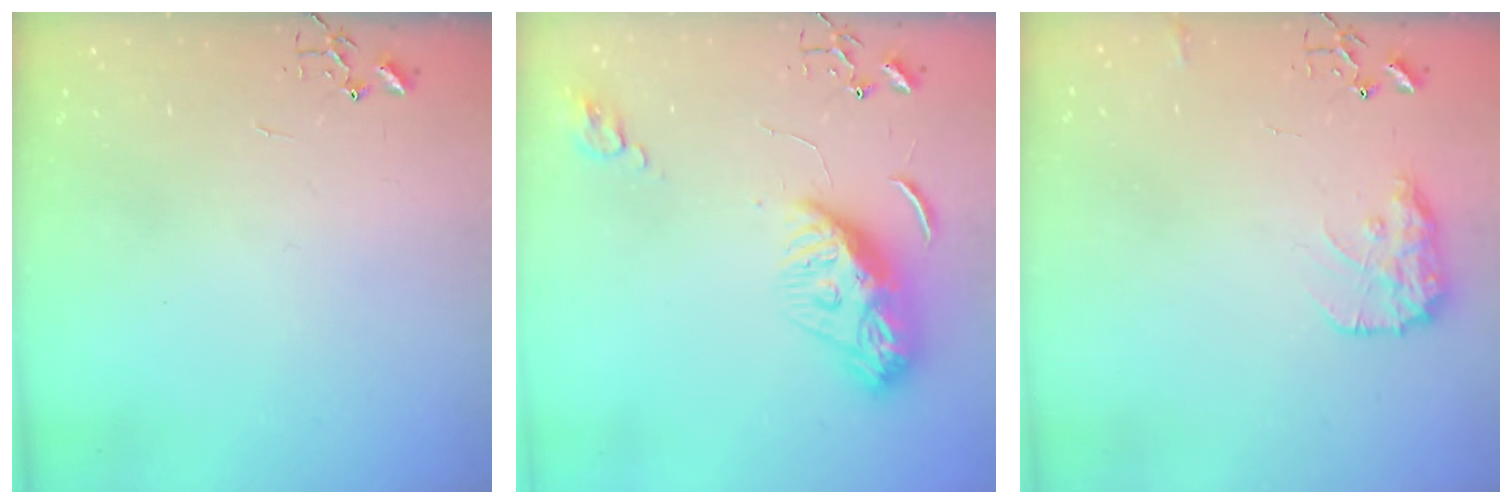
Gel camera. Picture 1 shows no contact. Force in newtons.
{"total": 11.9, "press": 11.9, "slide": 0.9}
{"total": 10.8, "press": 10.8, "slide": 0.4}